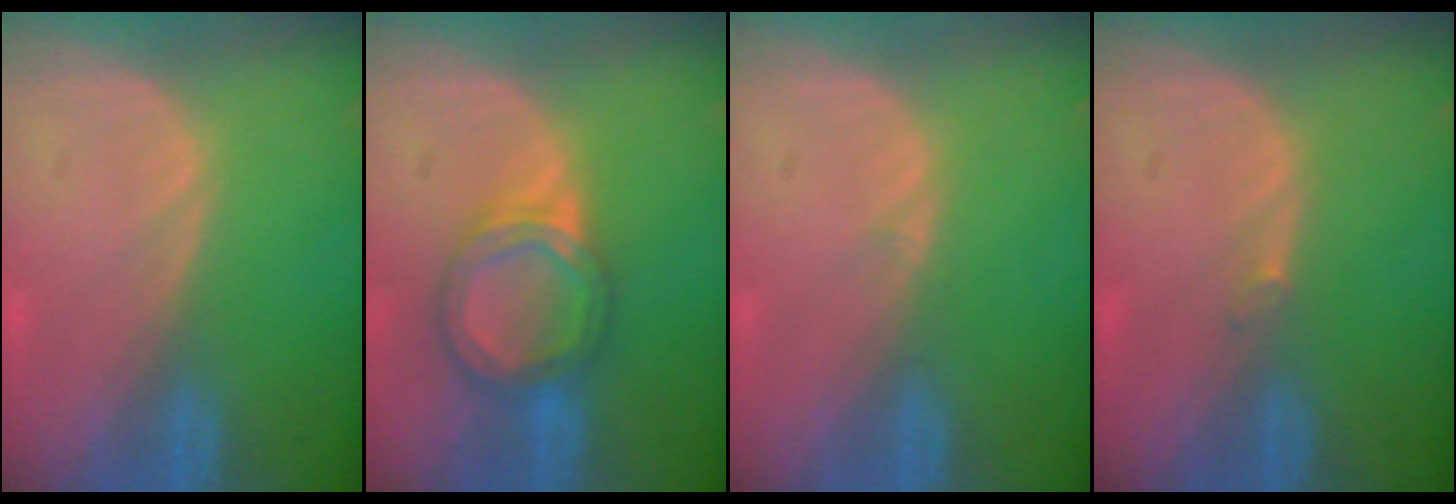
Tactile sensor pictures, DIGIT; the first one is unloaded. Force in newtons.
{"total": 6.2, "press": 5.7, "slide": 2.5}
{"total": 0.6, "press": 0.2, "slide": 0.5}
{"total": 0.5, "press": 0.5, "slide": 0.1}